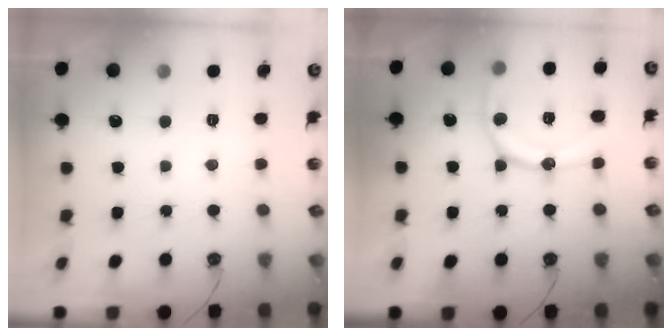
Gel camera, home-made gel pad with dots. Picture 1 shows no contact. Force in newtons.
{"total": 13.4, "press": 13.3, "slide": 1.2}